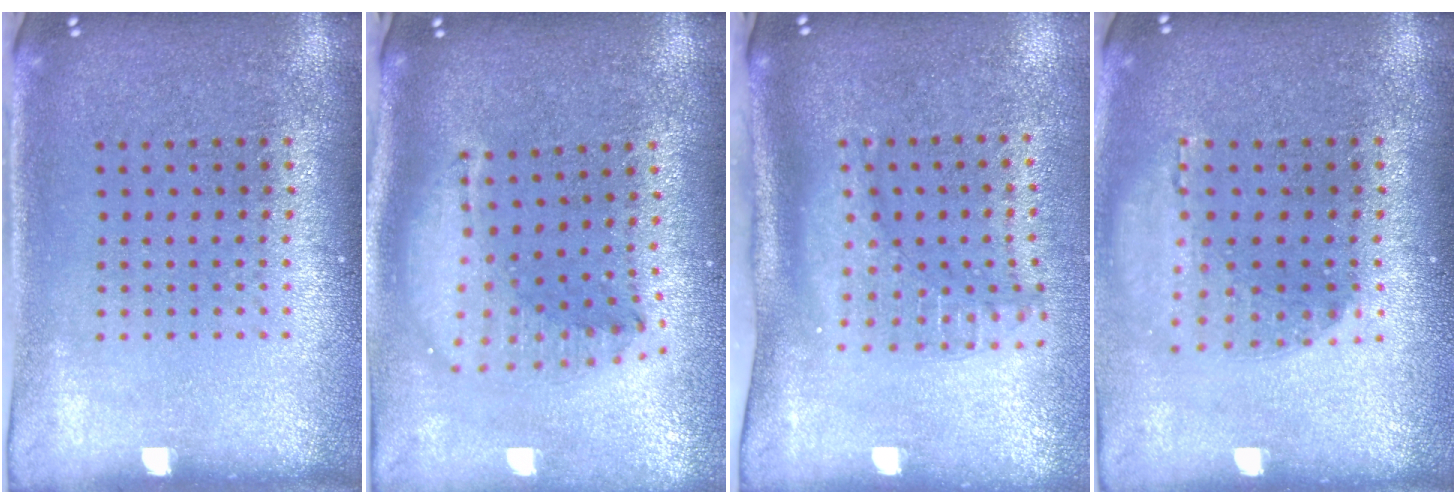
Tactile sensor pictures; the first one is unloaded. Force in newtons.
{"total": 1.8, "press": 1.5, "slide": 0.9}
{"total": 2.2, "press": 1.7, "slide": 1.5}
{"total": 1.1, "press": 1.1, "slide": 0.2}